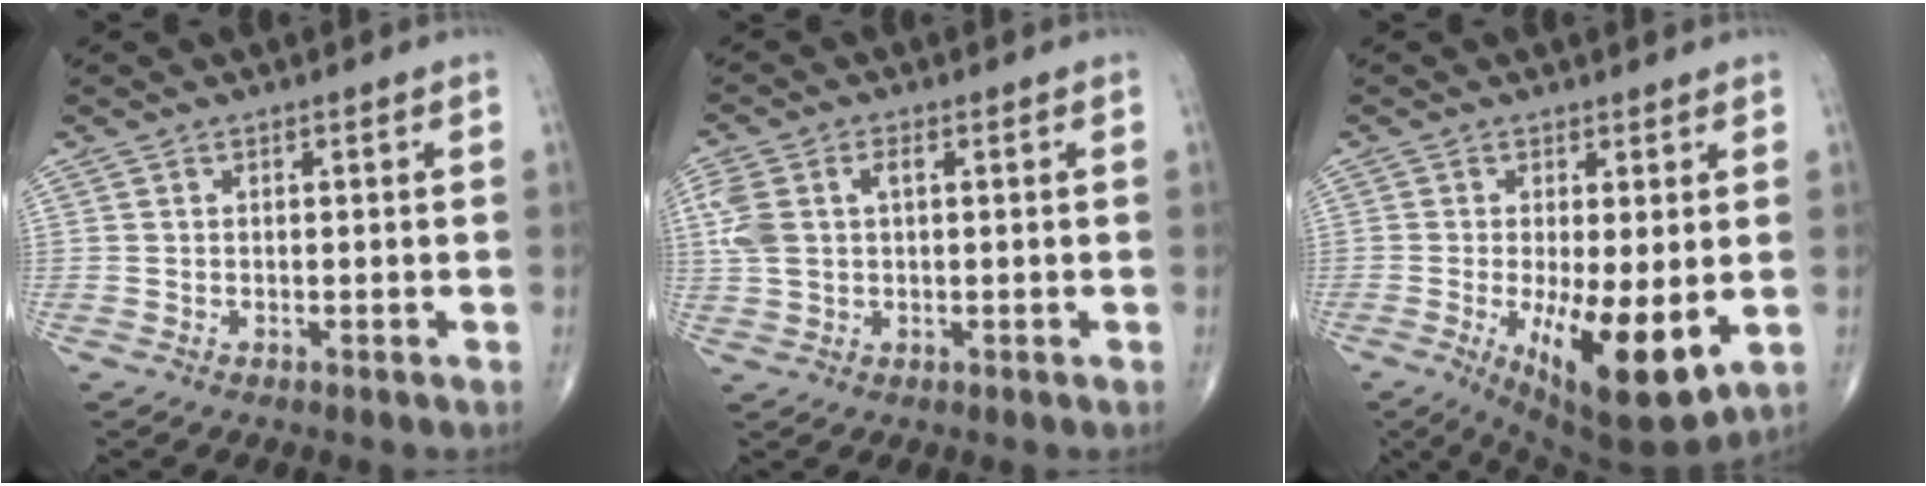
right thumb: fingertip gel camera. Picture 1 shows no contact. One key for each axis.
{"total": 7.3, "fx": 1.5, "fy": 4.4, "fz": 5.6, "tx": -0.146, "ty": 0.021, "tz": 0.035}
{"total": 13.0, "fx": -2.6, "fy": 4.1, "fz": 12.0, "tx": -0.193, "ty": -0.029, "tz": -0.028}